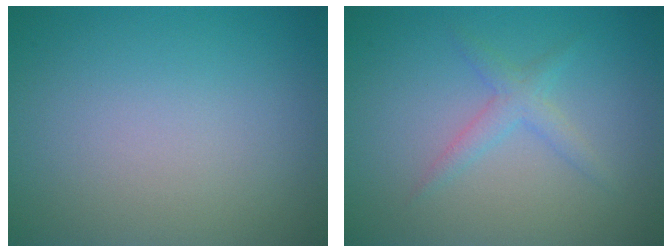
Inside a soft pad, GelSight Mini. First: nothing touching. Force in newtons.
{"total": 1.8, "press": 1.8, "slide": 0.2}